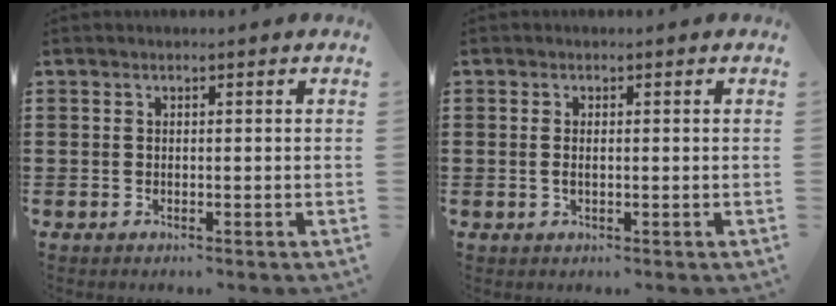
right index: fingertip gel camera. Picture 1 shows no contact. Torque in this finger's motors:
{"motor_torque": [0.15, 0.25, -0.01, 0.00]}